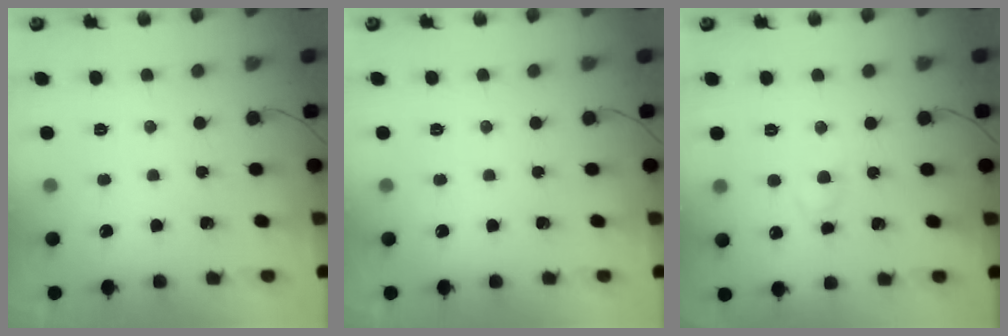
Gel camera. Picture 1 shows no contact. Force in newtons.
{"total": 0.0}
{"total": 2.9, "press": 2.7, "slide": 1.1}